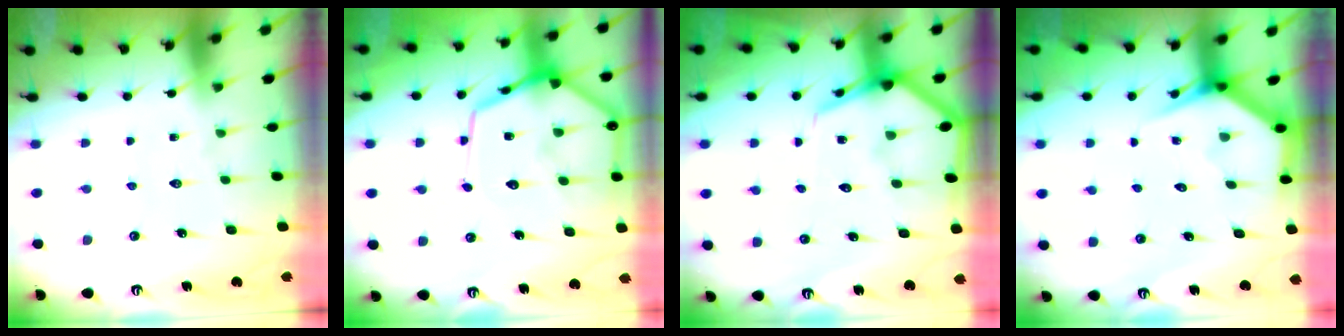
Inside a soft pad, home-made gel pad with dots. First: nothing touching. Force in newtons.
{"total": 15.1, "press": 15.0, "slide": 1.5}
{"total": 7.9, "press": 7.8, "slide": 0.5}
{"total": 3.5, "press": 3.5, "slide": 0.3}